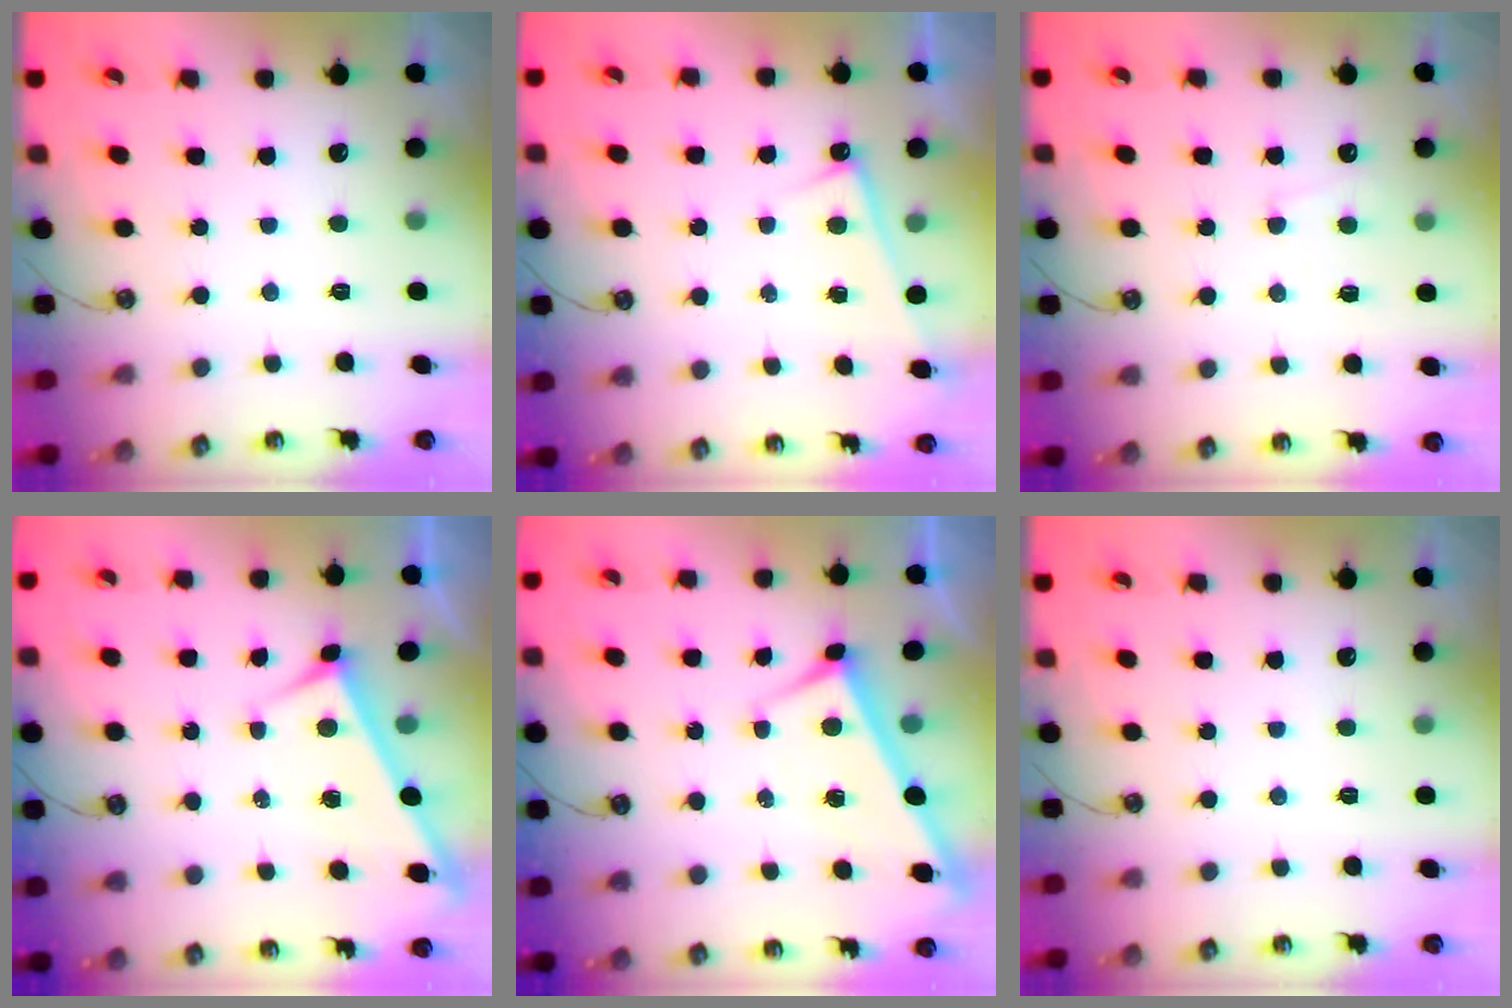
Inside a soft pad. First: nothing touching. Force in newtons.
{"total": 1.8, "press": 1.8, "slide": 0.3}
{"total": 1.0, "press": 0.9, "slide": 0.5}
{"total": 3.4, "press": 3.3, "slide": 0.3}
{"total": 2.1, "press": 2.1, "slide": 0.6}
{"total": 0.0}